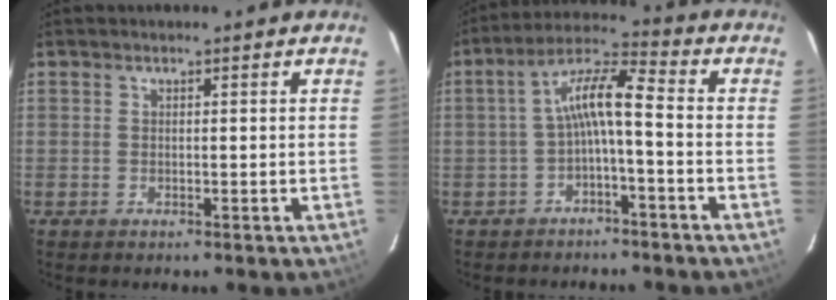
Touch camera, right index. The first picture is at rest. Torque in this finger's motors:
{"motor_torque": [0.69, -0.34, 0.53, 0.14]}